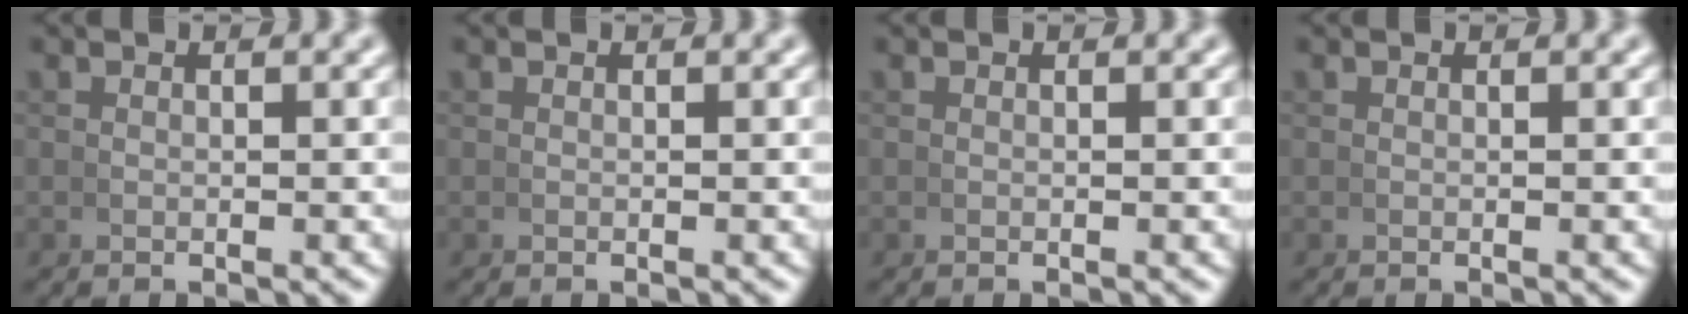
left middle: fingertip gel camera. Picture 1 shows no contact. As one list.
[{"total": 0.0}, {"total": 0.0}, {"total": 0.0}]